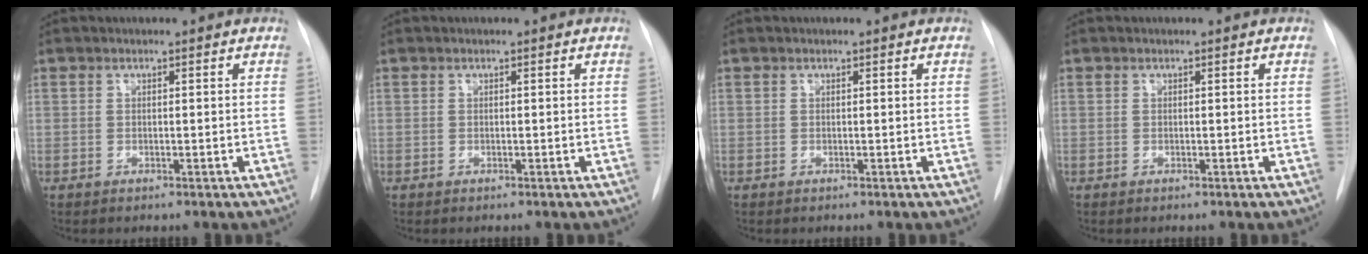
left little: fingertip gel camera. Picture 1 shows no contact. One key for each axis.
{"total": 0.0}
{"total": 0.0}
{"total": 0.0}